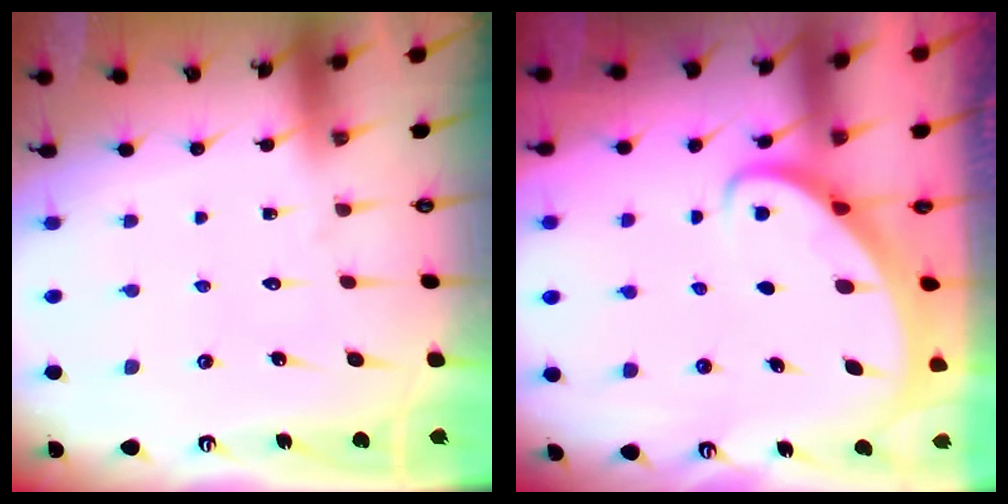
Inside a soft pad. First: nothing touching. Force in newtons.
{"total": 2.6, "press": 2.6, "slide": 0.3}